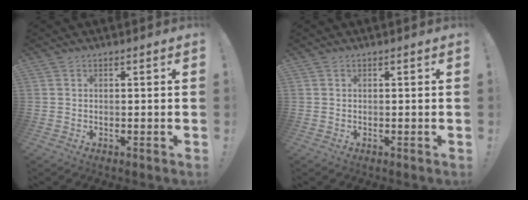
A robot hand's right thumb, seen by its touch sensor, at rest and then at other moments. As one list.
[{"total": 0.0}]